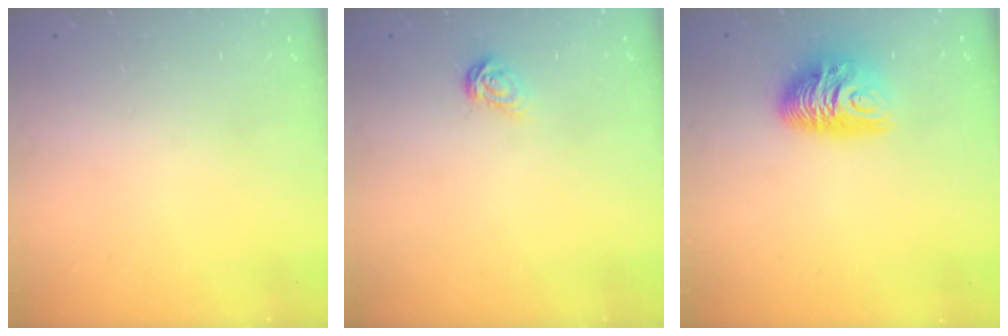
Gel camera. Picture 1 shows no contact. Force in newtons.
{"total": 5.4, "press": 5.4, "slide": 0.6}
{"total": 9.8, "press": 9.8, "slide": 0.4}